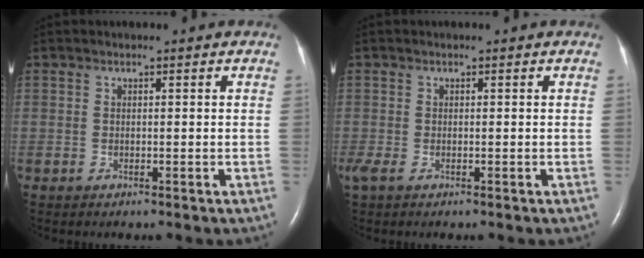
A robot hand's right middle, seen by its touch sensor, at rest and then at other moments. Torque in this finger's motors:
{"motor_torque": [0.06, -0.01, -0.02, 0.02]}